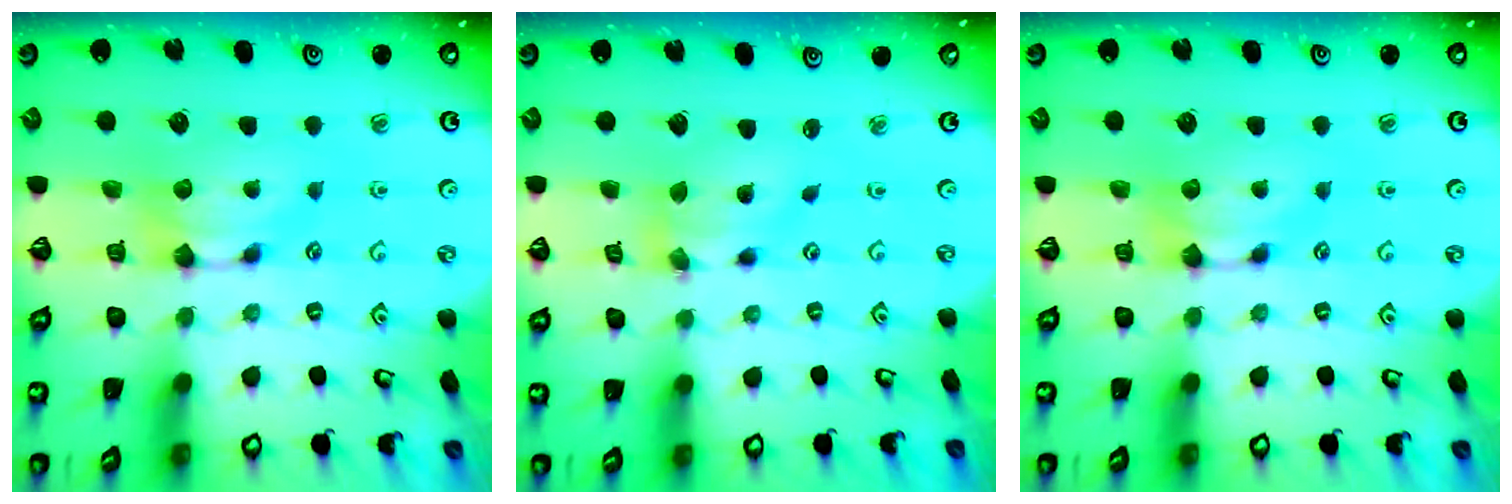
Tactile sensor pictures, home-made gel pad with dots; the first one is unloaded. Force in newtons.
{"total": 4.3, "press": 3.8, "slide": 1.9}
{"total": 0.0}